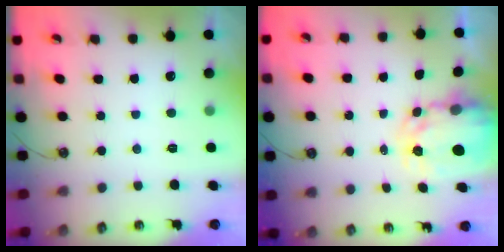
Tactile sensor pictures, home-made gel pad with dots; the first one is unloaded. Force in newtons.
{"total": 5.1, "press": 5.1, "slide": 0.2}